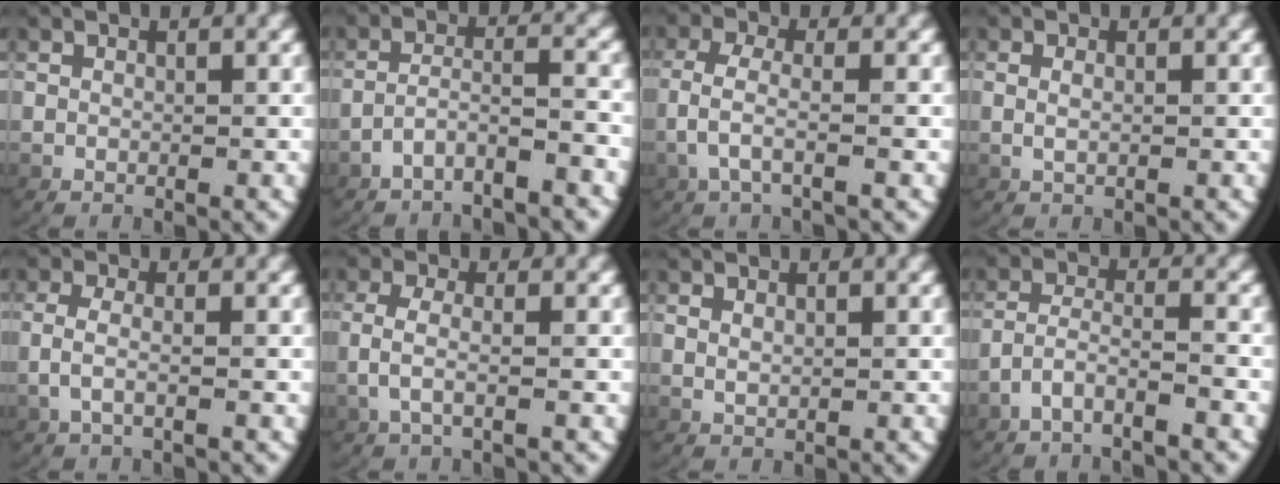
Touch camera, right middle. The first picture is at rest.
{"total": 4.2, "force": [-3.7, 0.5, 2.0], "torque": [-0.050, -0.014, -0.055]}
{"total": 2.8, "force": [-0.6, 1.1, 2.5], "torque": [-0.073, -0.013, -0.003]}
{"total": 0.9, "force": [0.2, 0.3, 0.9], "torque": [-0.028, -0.007, 0.011]}
{"total": 2.2, "force": [-0.4, 0.7, 2.1], "torque": [-0.058, -0.009, 0.000]}
{"total": 2.6, "force": [-0.1, 1.0, 2.4], "torque": [-0.067, -0.007, 0.004]}
{"total": 0.6, "force": [0.5, -0.2, 0.3], "torque": [-0.012, -0.008, 0.021]}
{"total": 3.6, "force": [-2.8, 0.8, 2.0], "torque": [-0.051, -0.014, -0.044]}